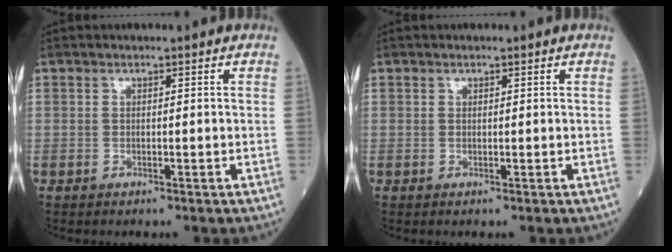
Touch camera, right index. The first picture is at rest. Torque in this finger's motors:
{"motor_torque": [-0.05, -0.02, -0.02, -0.01]}